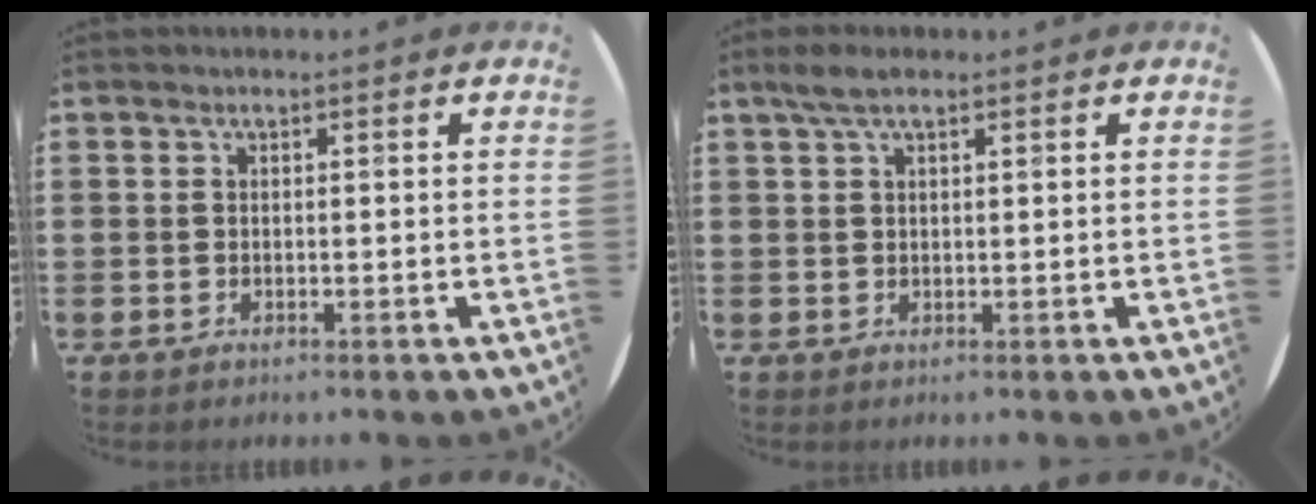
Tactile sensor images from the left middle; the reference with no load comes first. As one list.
[{"total": 2.5, "force": [1.6, 0.7, 1.8], "torque": [-0.038, 0.005, 0.029]}]